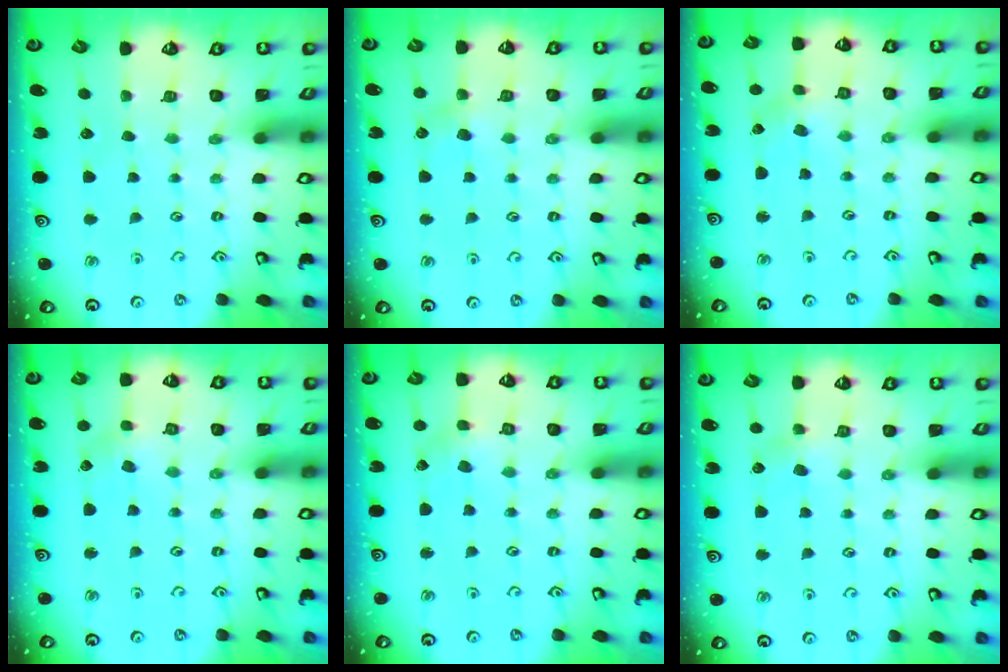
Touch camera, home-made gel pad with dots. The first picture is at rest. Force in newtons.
{"total": 4.5, "press": 4.5, "slide": 0.4}
{"total": 1.9, "press": 1.9, "slide": 0.2}
{"total": 2.6, "press": 2.6, "slide": 0.4}
{"total": 1.4, "press": 1.3, "slide": 0.3}
{"total": 3.1, "press": 3.0, "slide": 0.4}